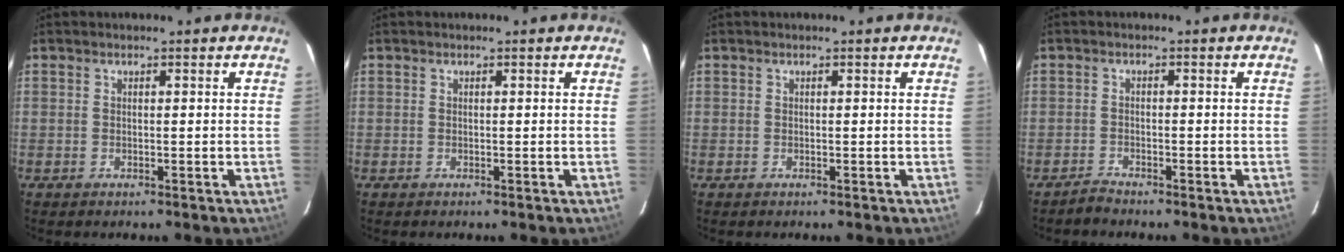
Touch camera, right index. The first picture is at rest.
{"total": 0.0}
{"total": 0.0}
{"total": 1.7, "force": [-1.7, 0.3, 0.0], "torque": [-0.006, 0.001, -0.035]}